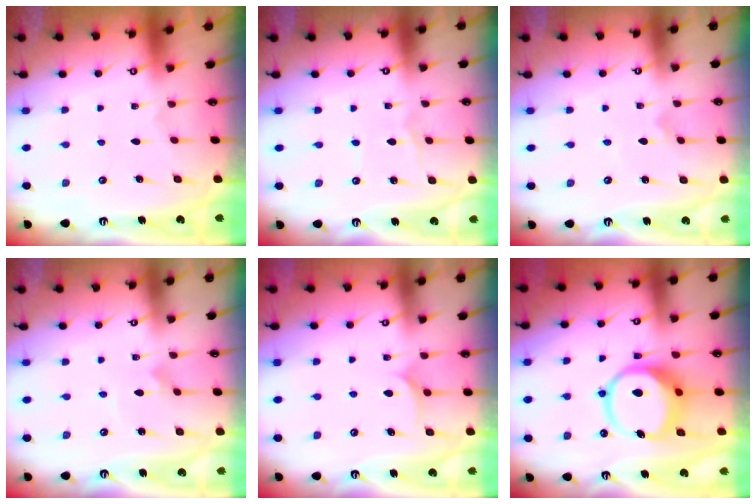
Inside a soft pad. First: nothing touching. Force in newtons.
{"total": 1.3, "press": 1.3, "slide": 0.1}
{"total": 1.7, "press": 1.7, "slide": 0.1}
{"total": 2.2, "press": 2.2, "slide": 0.1}
{"total": 5.8, "press": 5.8, "slide": 0.3}
{"total": 12.4, "press": 12.3, "slide": 1.7}